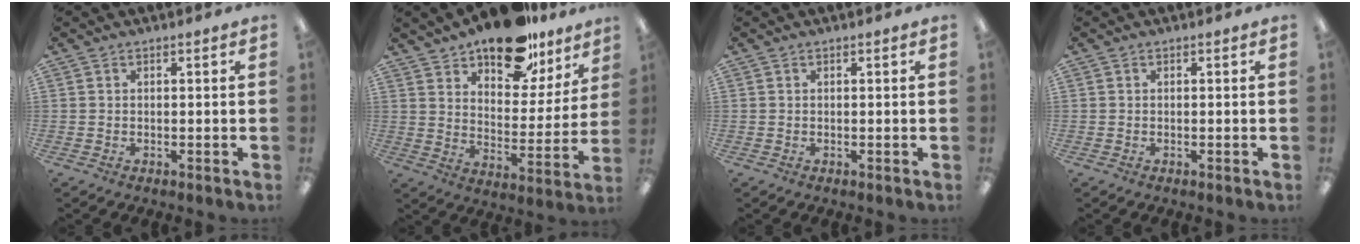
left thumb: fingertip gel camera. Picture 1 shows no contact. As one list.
[{"total": 19.2, "force": [14.5, 8.7, 9.1], "torque": [-0.138, -0.089, 0.249]}, {"total": 0.0}, {"total": 0.0}]